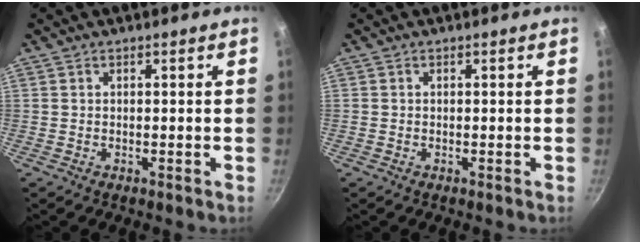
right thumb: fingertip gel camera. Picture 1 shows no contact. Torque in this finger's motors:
{"motor_torque": [-0.42, 0.05, 0.21, 0.43, 0.03]}